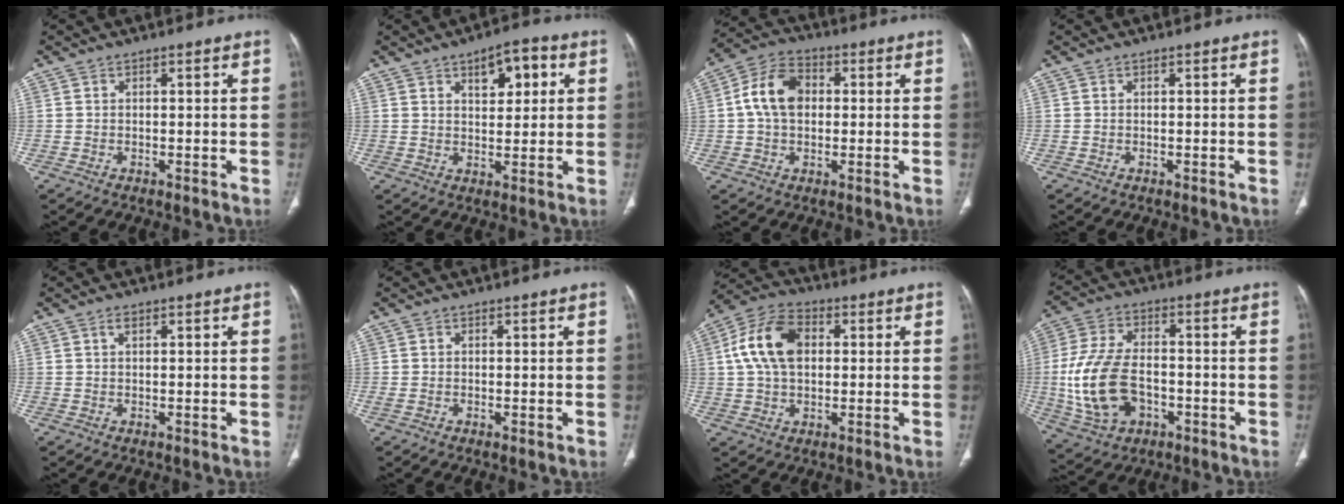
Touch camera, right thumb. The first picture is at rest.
{"total": 7.6, "force": [3.2, 3.8, 5.8], "torque": [-0.058, -0.006, 0.043]}
{"total": 9.9, "force": [0.9, 7.0, 7.0], "torque": [-0.121, 0.022, 0.009]}
{"total": 0.0}
{"total": 1.2, "force": [0.6, 0.5, 0.9], "torque": [-0.016, 0.003, 0.010]}
{"total": 0.9, "force": [-0.2, 0.4, 0.8], "torque": [-0.020, -0.001, -0.003]}
{"total": 12.5, "force": [2.1, 8.1, 9.3], "torque": [-0.170, 0.020, 0.032]}
{"total": 15.6, "force": [-2.8, 10.0, 11.7], "torque": [-0.237, 0.015, -0.041]}